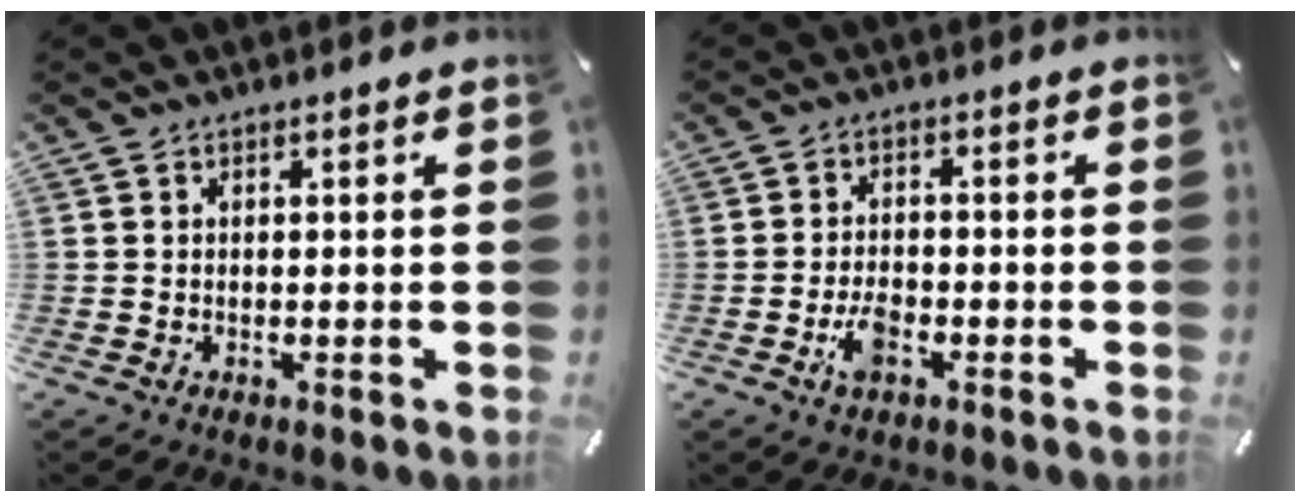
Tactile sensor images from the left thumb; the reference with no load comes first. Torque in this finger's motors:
{"motor_torque": [-0.03, 0.12, 0.11, -0.08, 0.01]}